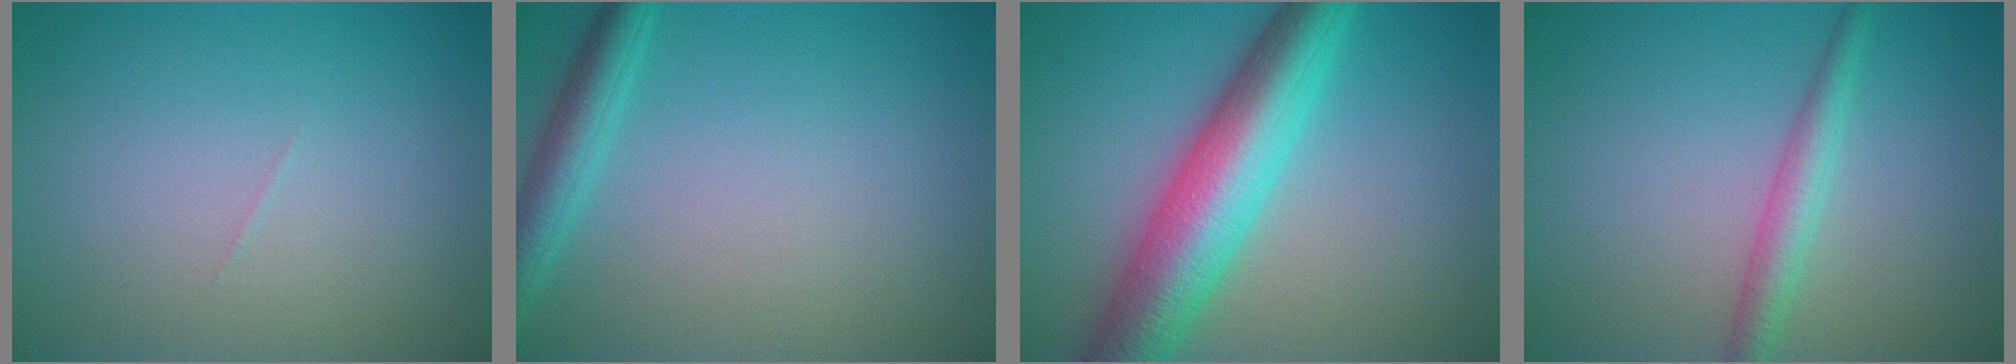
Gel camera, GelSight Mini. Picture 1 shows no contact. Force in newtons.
{"total": 3.0, "press": 3.0, "slide": 0.2}
{"total": 9.4, "press": 9.4, "slide": 0.0}
{"total": 2.5, "press": 2.5, "slide": 0.1}